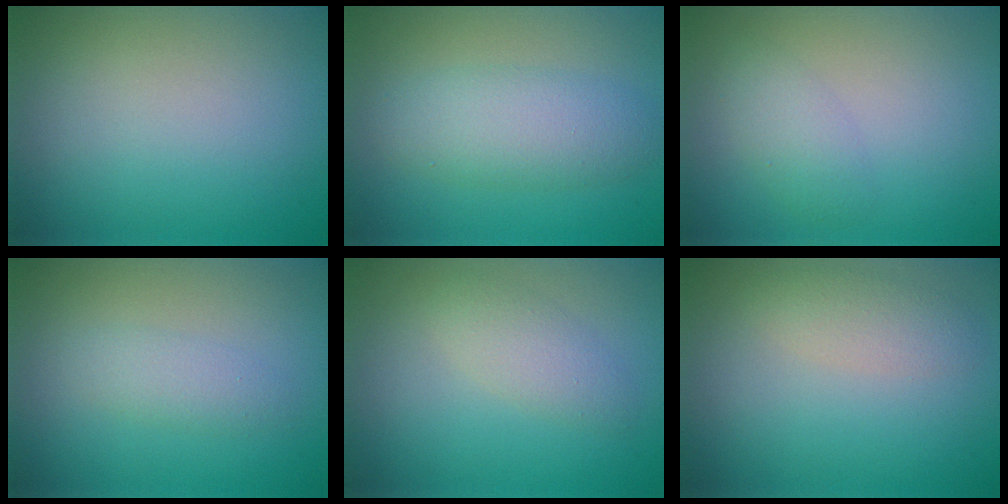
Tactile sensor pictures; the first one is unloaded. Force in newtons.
{"total": 4.2, "press": 4.2, "slide": 0.0}
{"total": 2.1, "press": 2.1, "slide": 0.1}
{"total": 1.7, "press": 1.7, "slide": 0.0}
{"total": 2.3, "press": 2.3, "slide": 0.1}
{"total": 2.1, "press": 2.0, "slide": 0.1}